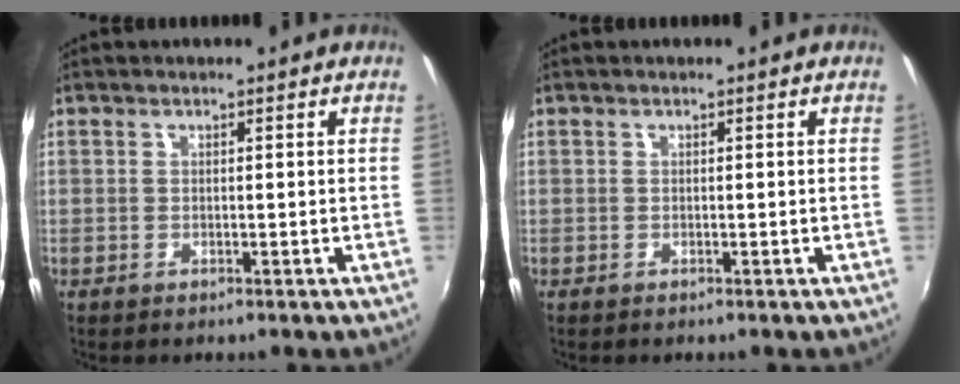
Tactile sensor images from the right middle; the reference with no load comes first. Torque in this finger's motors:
{"motor_torque": [0.08, -0.27, 0.03, 0.00]}